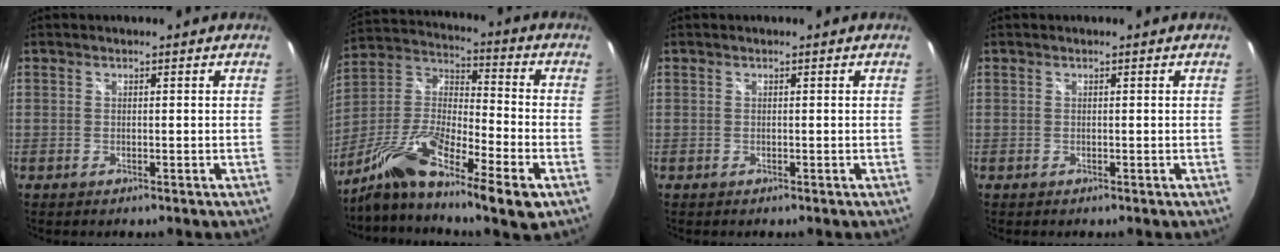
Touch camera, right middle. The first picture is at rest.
{"total": 18.6, "force": [-10.5, 3.6, 14.9], "torque": [-0.283, -0.025, -0.204]}
{"total": 0.0}
{"total": 0.0}